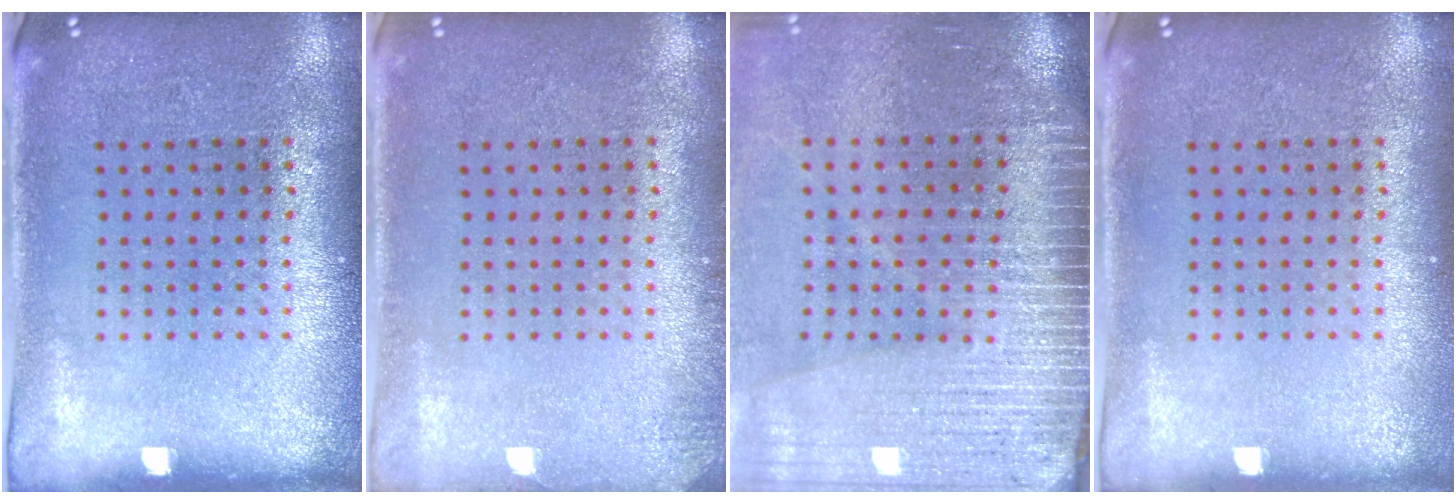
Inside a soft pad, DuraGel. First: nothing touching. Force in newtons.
{"total": 1.0, "press": 1.0, "slide": 0.1}
{"total": 4.0, "press": 3.4, "slide": 2.0}
{"total": 0.0}